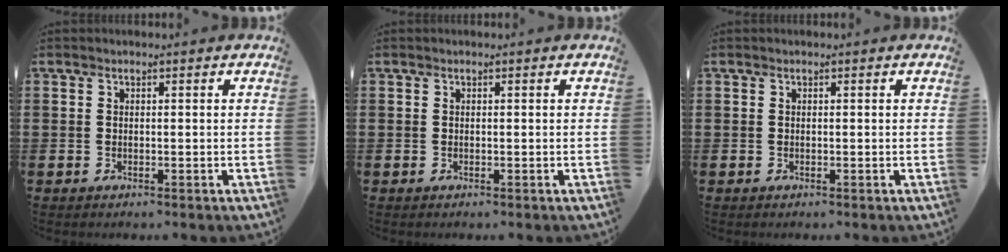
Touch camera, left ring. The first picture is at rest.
{"total": 0.0}
{"total": 0.0}